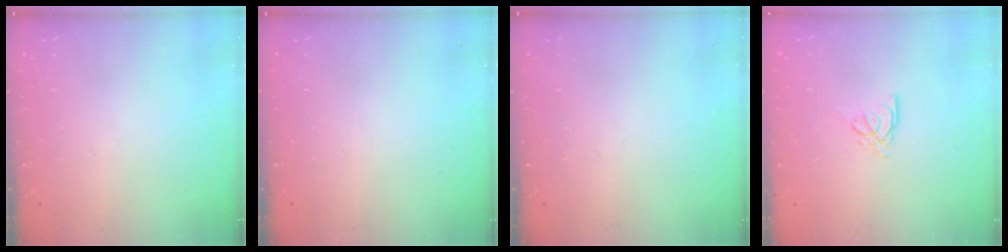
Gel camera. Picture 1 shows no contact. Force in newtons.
{"total": 0.0}
{"total": 0.0}
{"total": 0.9, "press": 0.8, "slide": 0.2}